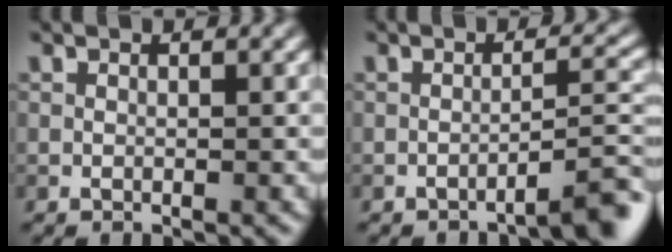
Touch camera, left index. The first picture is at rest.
{"total": 3.2, "force": [-2.4, 0.2, 2.1], "torque": [-0.022, 0.018, -0.045]}